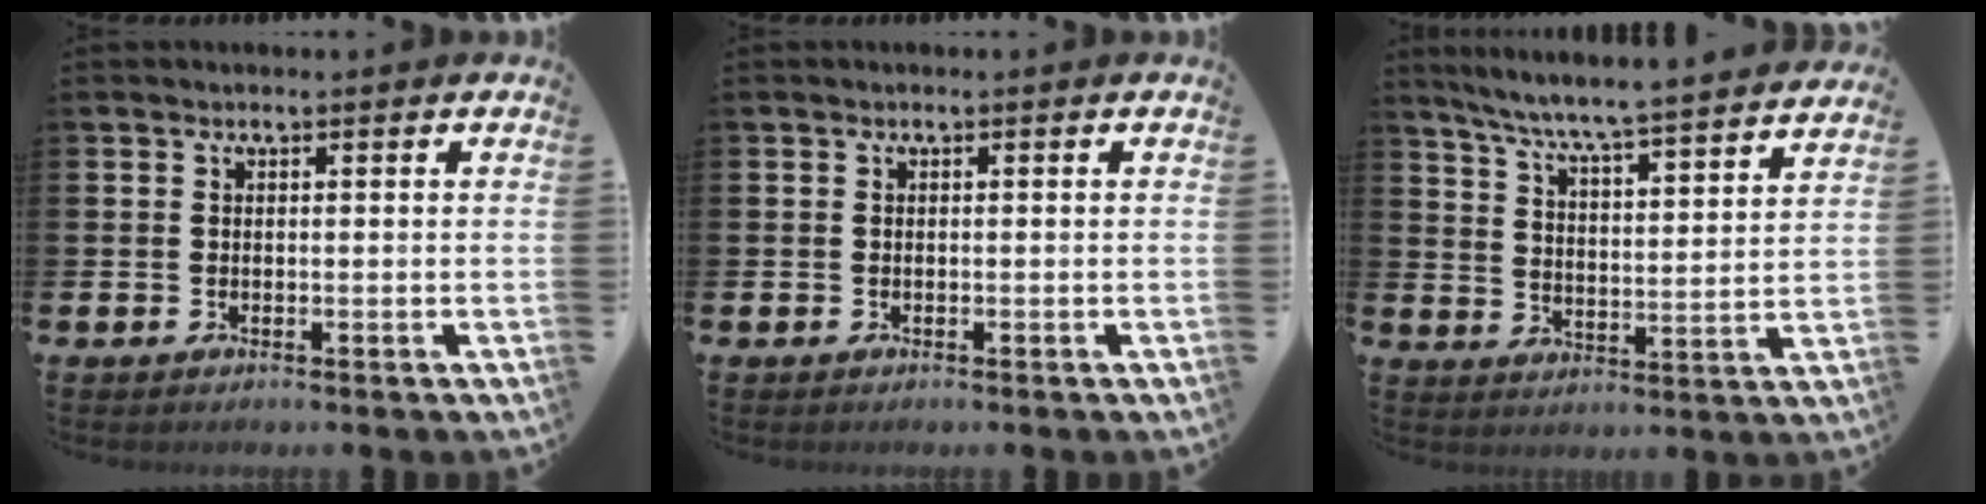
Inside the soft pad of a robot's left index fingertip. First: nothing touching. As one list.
[{"total": 0.0}, {"total": 7.0, "force": [6.6, -0.2, 2.2], "torque": [-0.074, -0.056, 0.111]}]